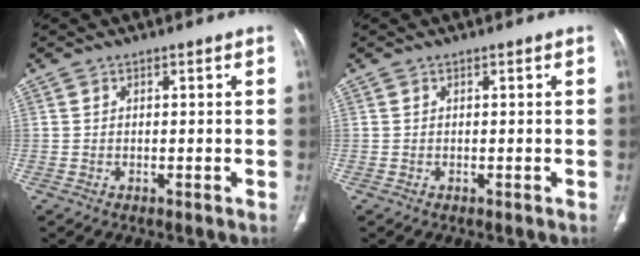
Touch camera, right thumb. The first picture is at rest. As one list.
[{"total": 0.0}]